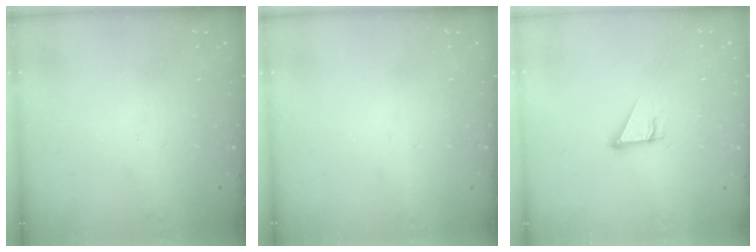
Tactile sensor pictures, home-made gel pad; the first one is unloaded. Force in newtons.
{"total": 0.0}
{"total": 3.8, "press": 3.8, "slide": 0.2}